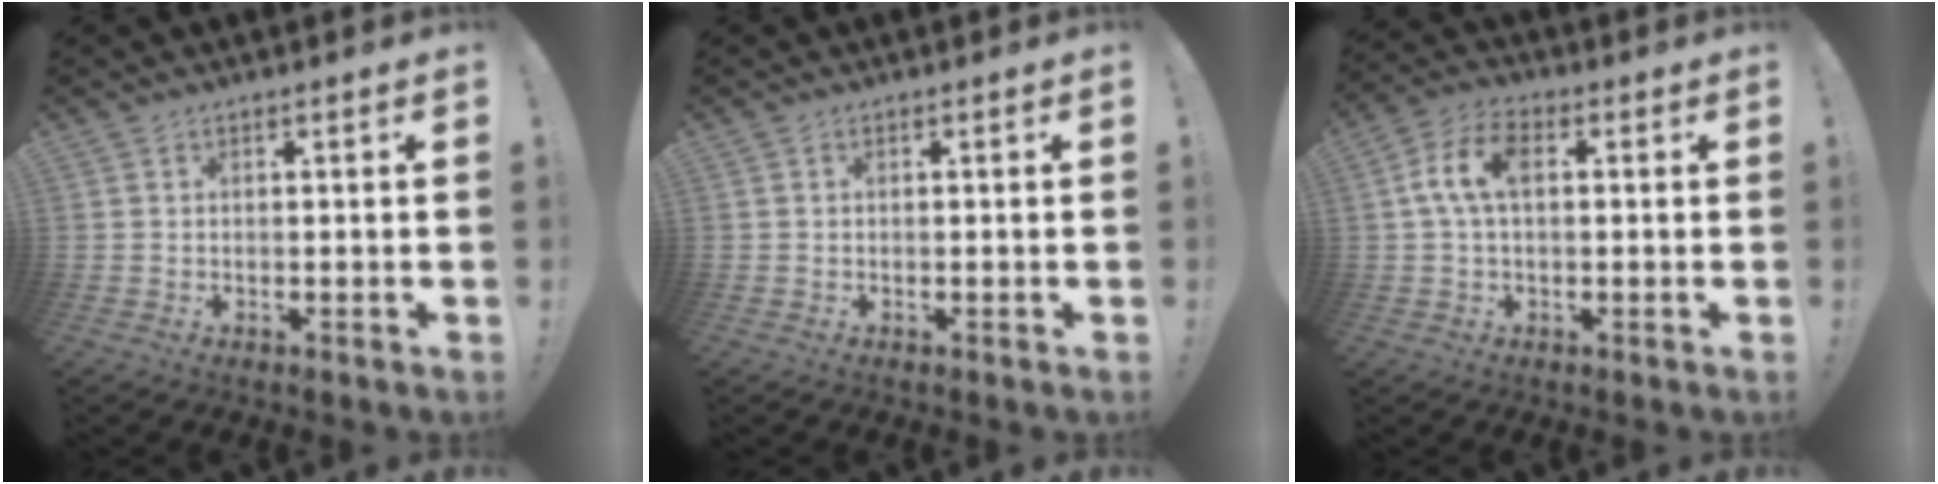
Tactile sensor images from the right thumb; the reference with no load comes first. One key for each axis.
{"total": 0.0}
{"total": 9.0, "fx": 1.7, "fy": 5.2, "fz": 7.1, "tx": -0.144, "ty": 0.013, "tz": 0.033}